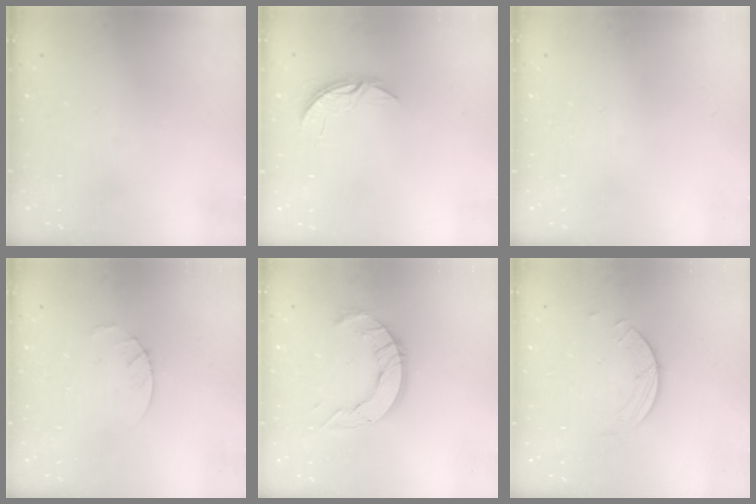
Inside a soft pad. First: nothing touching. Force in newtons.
{"total": 3.7, "press": 3.7, "slide": 0.3}
{"total": 0.0}
{"total": 3.7, "press": 3.7, "slide": 0.5}
{"total": 9.7, "press": 9.6, "slide": 0.9}
{"total": 2.5, "press": 2.4, "slide": 0.2}